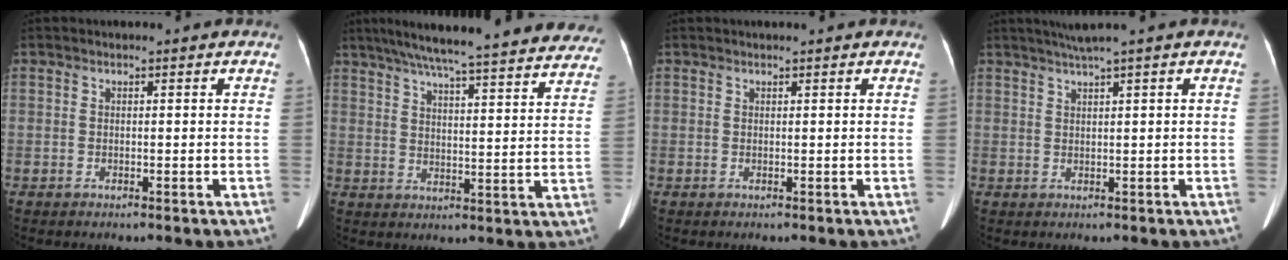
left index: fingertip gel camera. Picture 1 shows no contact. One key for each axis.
{"total": 31.8, "fx": 27.9, "fy": 3.6, "fz": 14.8, "tx": -0.214, "ty": -0.032, "tz": 0.340}
{"total": 1.3, "fx": 1.1, "fy": 0.0, "fz": 0.6, "tx": -0.007, "ty": 0.018, "tz": 0.018}
{"total": 2.9, "fx": 2.0, "fy": -0.8, "fz": 1.9, "tx": -0.042, "ty": 0.006, "tz": 0.043}